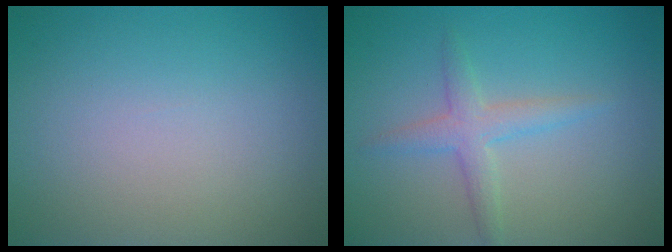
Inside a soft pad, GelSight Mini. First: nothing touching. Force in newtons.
{"total": 2.4, "press": 2.4, "slide": 0.0}